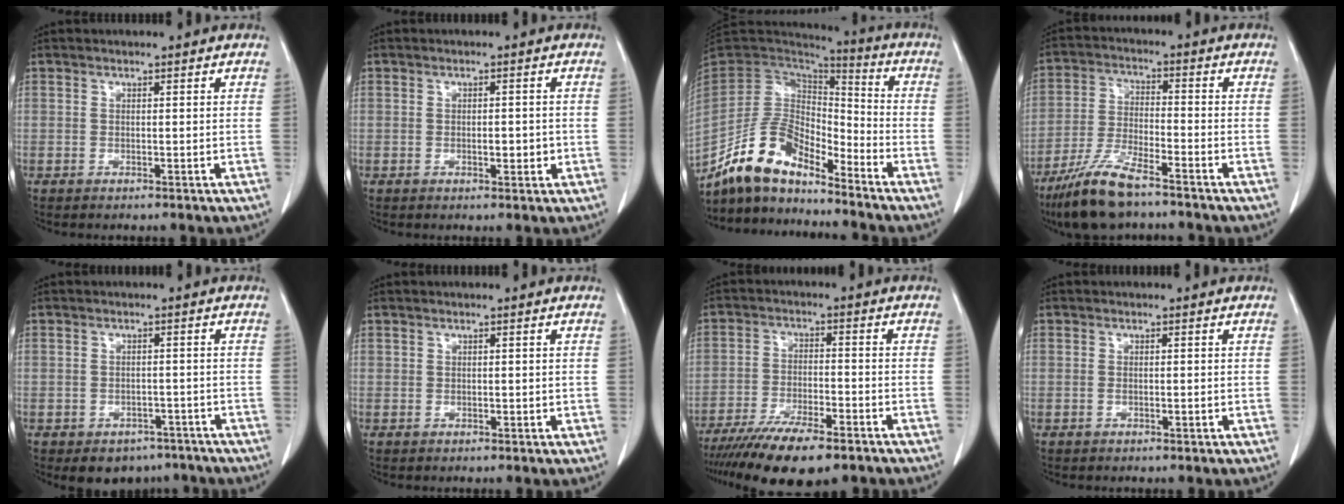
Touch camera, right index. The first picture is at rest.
{"total": 2.0, "force": [-0.4, 0.8, 1.8], "torque": [-0.030, 0.000, -0.002]}
{"total": 12.7, "force": [-10.8, 4.2, 5.1], "torque": [-0.098, 0.029, -0.205]}
{"total": 10.5, "force": [-7.8, 1.8, 6.7], "torque": [-0.140, -0.027, -0.149]}
{"total": 6.0, "force": [-4.4, 3.9, 1.1], "torque": [0.003, 0.014, -0.054]}
{"total": 0.0}
{"total": 13.2, "force": [-10.1, 2.9, 8.1], "torque": [-0.139, -0.026, -0.165]}
{"total": 0.8, "force": [-0.3, 0.2, 0.7], "torque": [-0.012, 0.001, -0.002]}